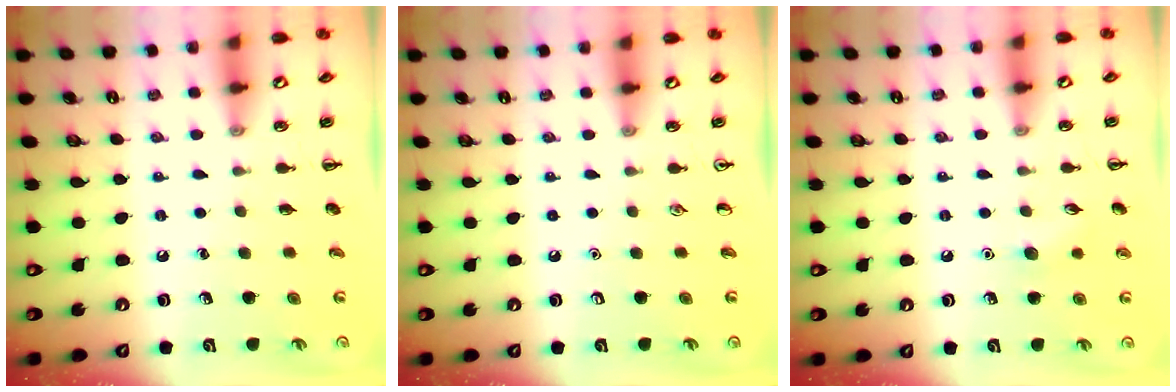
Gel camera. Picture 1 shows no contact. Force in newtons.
{"total": 0.0}
{"total": 5.9, "press": 5.6, "slide": 1.6}